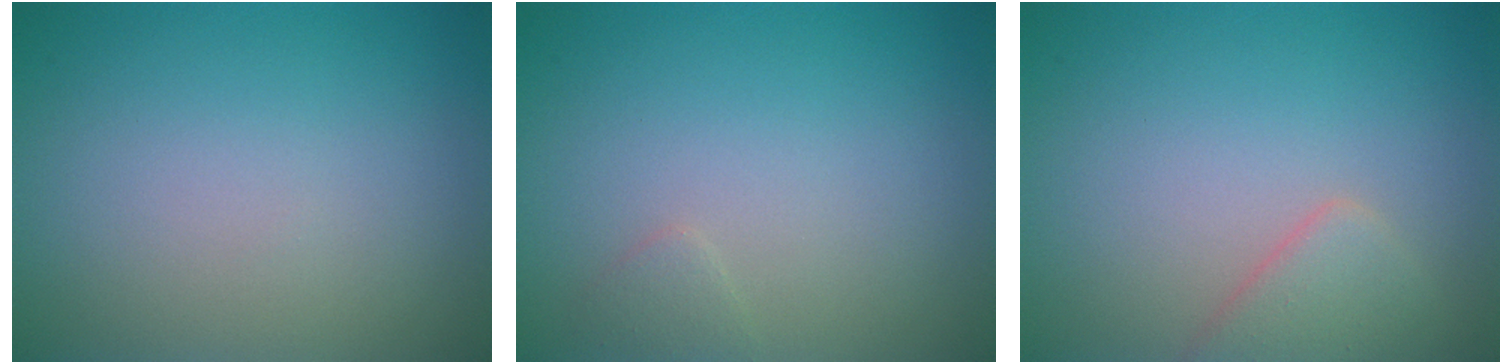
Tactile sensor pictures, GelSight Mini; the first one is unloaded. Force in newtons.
{"total": 0.8, "press": 0.7, "slide": 0.1}
{"total": 2.3, "press": 2.3, "slide": 0.1}